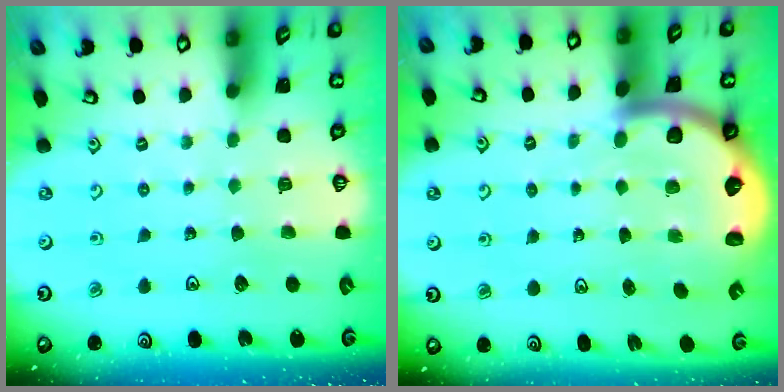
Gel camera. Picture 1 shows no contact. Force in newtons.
{"total": 6.2, "press": 6.1, "slide": 1.2}